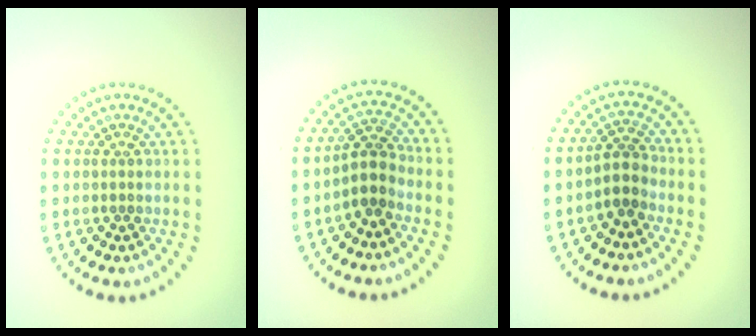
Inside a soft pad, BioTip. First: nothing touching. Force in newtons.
{"total": 2.6, "press": 2.1, "slide": 1.6}
{"total": 2.2, "press": 1.8, "slide": 1.4}